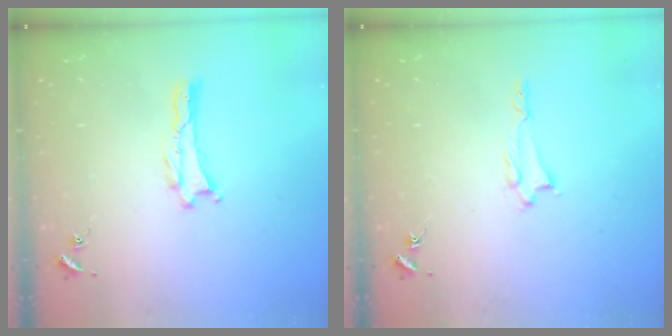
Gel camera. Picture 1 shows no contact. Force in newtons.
{"total": 1.2, "press": 1.2, "slide": 0.1}